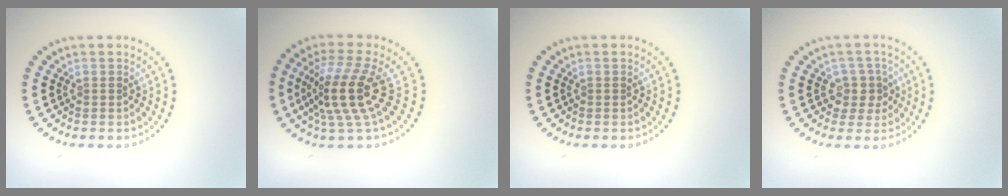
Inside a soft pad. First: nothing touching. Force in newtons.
{"total": 4.9, "press": 3.7, "slide": 3.3}
{"total": 0.0}
{"total": 2.3, "press": 2.0, "slide": 1.2}